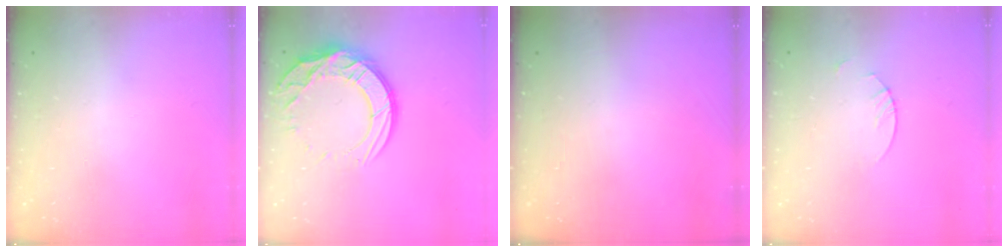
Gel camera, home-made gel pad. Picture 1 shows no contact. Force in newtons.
{"total": 15.5, "press": 15.5, "slide": 1.1}
{"total": 0.0}
{"total": 1.8, "press": 1.8, "slide": 0.2}